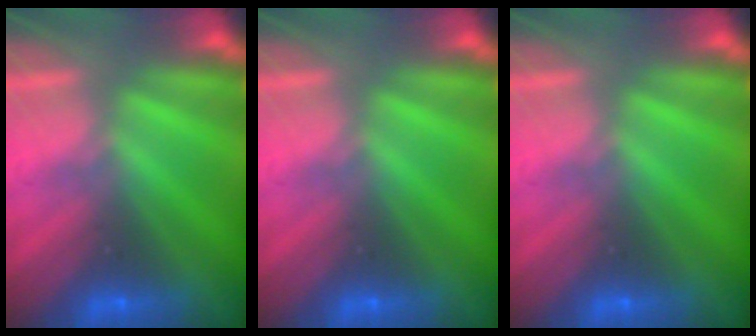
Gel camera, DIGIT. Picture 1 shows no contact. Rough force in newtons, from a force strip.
{"total": 0.0}
{"total": 0.0}